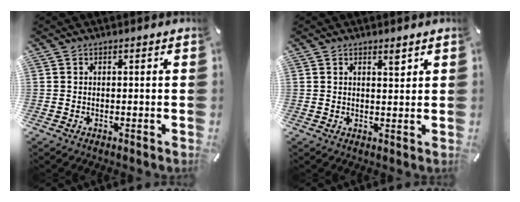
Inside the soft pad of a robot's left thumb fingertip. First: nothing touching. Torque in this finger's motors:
{"motor_torque": [0.28, -0.19, 0.01, -0.01, 0.01]}